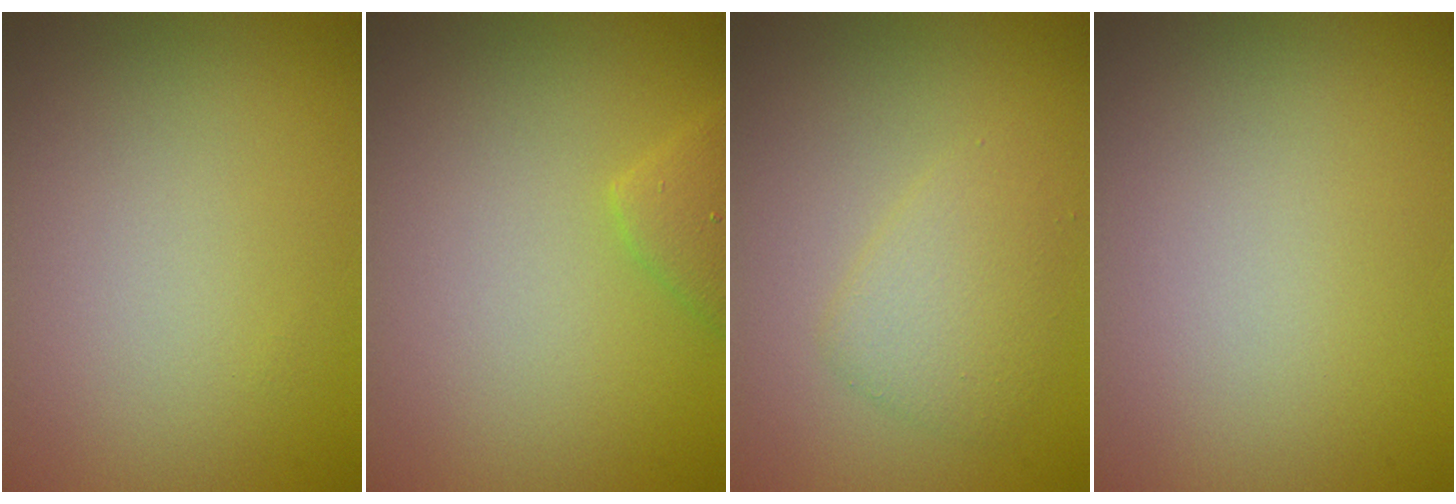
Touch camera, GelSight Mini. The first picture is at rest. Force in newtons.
{"total": 2.1, "press": 2.1, "slide": 0.1}
{"total": 2.4, "press": 2.4, "slide": 0.1}
{"total": 0.0}